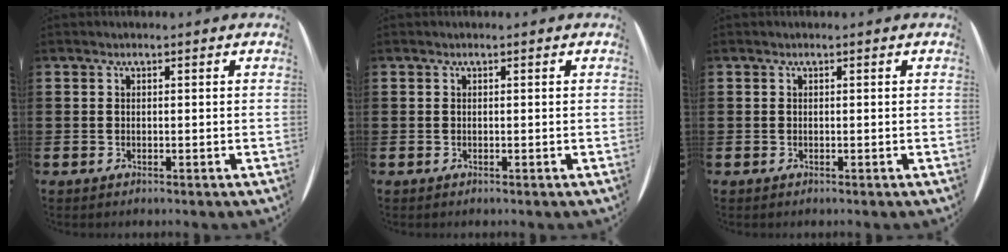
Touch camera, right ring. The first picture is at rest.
{"total": 0.0}
{"total": 0.0}